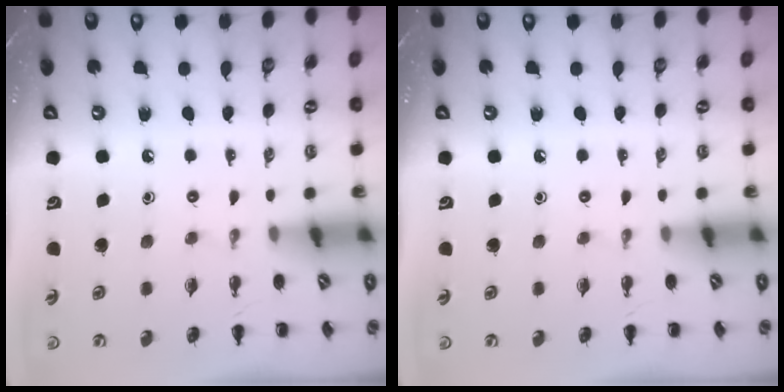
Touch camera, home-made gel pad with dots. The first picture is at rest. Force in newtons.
{"total": 0.0}